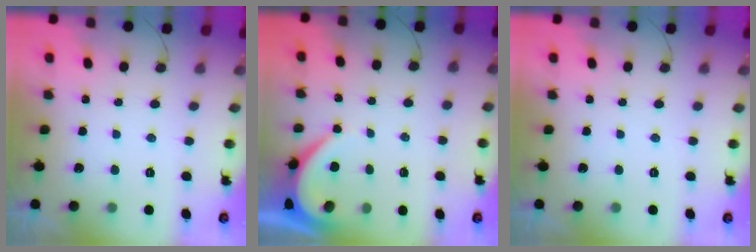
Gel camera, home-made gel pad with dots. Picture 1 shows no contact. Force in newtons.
{"total": 4.1, "press": 4.0, "slide": 0.4}
{"total": 0.0}